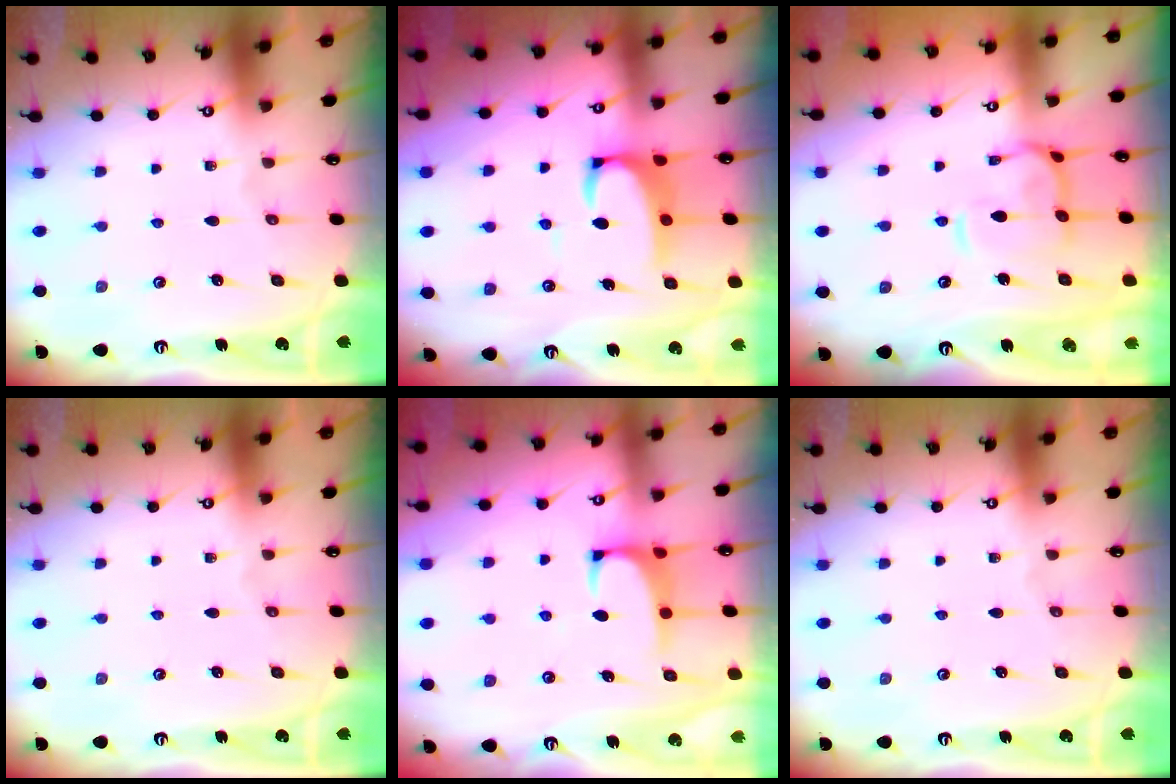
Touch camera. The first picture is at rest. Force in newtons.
{"total": 3.5, "press": 3.4, "slide": 0.9}
{"total": 5.4, "press": 5.3, "slide": 1.1}
{"total": 0.0}
{"total": 0.9, "press": 0.6, "slide": 0.6}
{"total": 0.0}